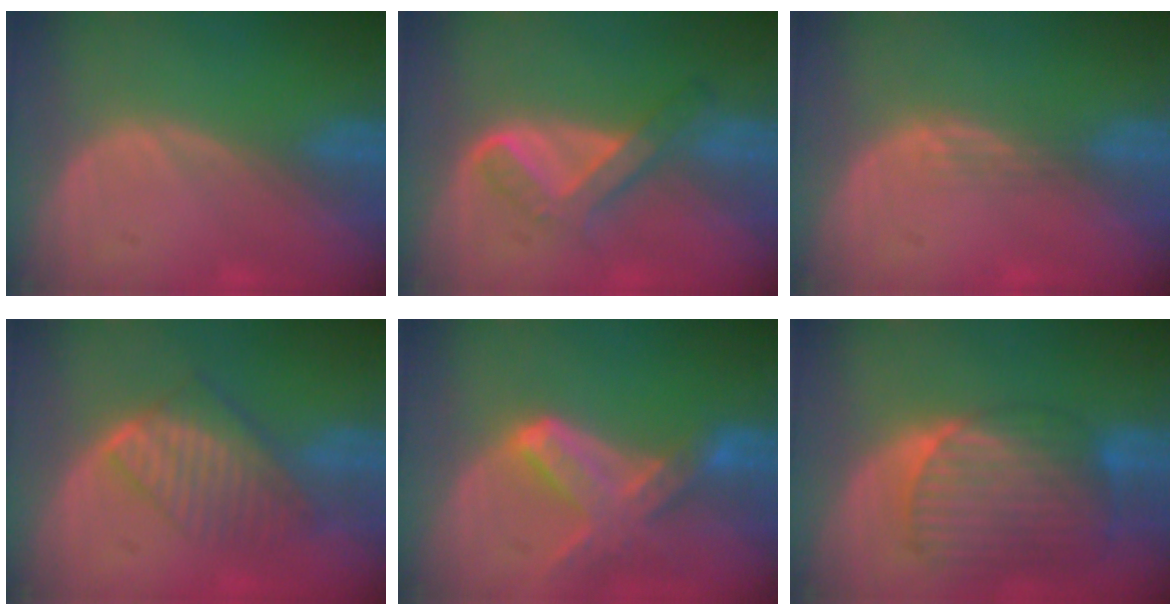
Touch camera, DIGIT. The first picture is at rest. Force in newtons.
{"total": 5.4, "press": 5.0, "slide": 2.0}
{"total": 1.8, "press": 1.3, "slide": 1.2}
{"total": 7.1, "press": 6.5, "slide": 2.8}
{"total": 7.7, "press": 6.8, "slide": 3.5}
{"total": 10.6, "press": 9.1, "slide": 5.6}